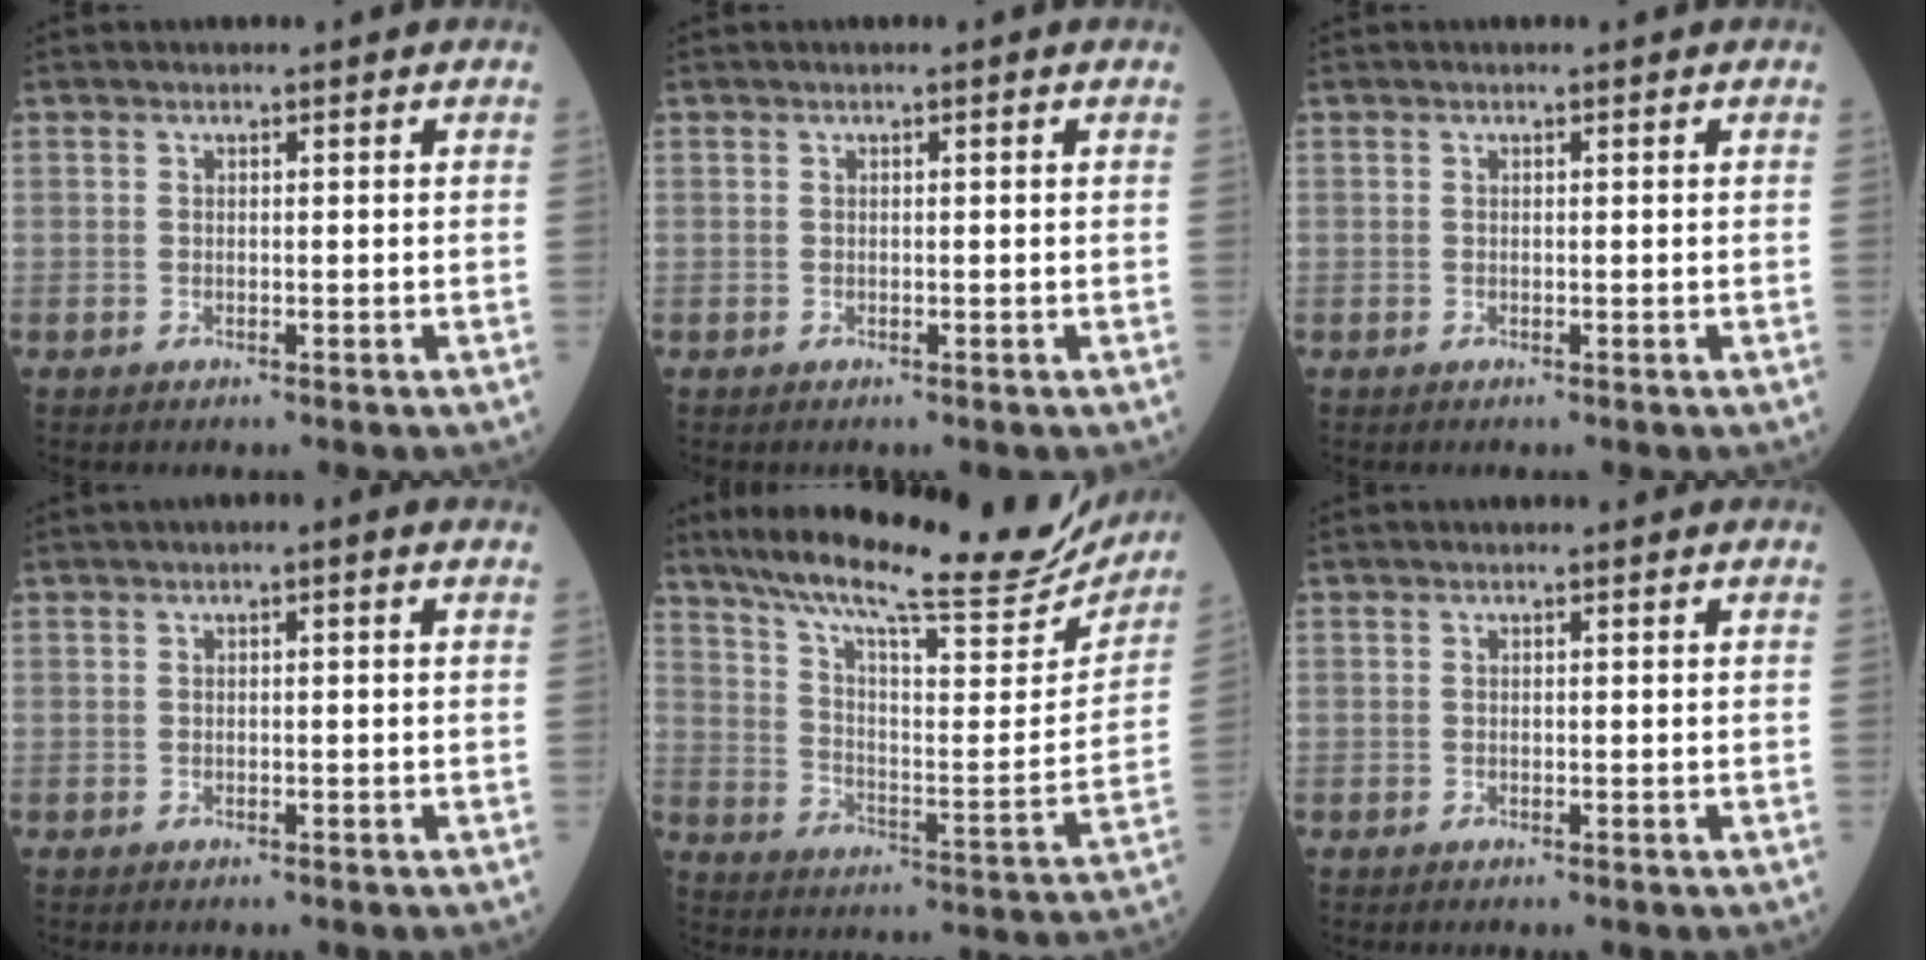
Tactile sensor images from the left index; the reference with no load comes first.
{"total": 0.0}
{"total": 0.0}
{"total": 1.0, "force": [0.1, 0.1, 1.0], "torque": [-0.018, 0.001, -0.003]}
{"total": 25.9, "force": [22.5, 3.3, 12.3], "torque": [-0.210, -0.042, 0.311]}
{"total": 0.0}